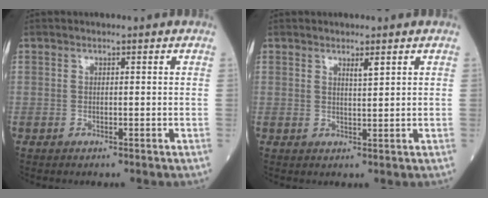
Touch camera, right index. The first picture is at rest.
{"total": 1.8, "force": [1.1, 0.1, 1.3], "torque": [-0.025, -0.003, 0.021]}